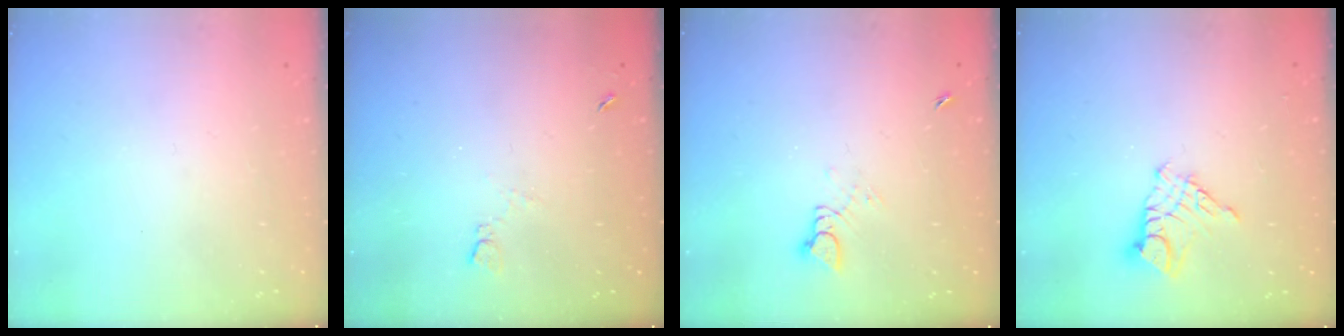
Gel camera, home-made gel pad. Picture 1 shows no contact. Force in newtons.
{"total": 3.9, "press": 3.8, "slide": 0.7}
{"total": 3.7, "press": 3.7, "slide": 0.3}
{"total": 9.6, "press": 9.5, "slide": 0.9}